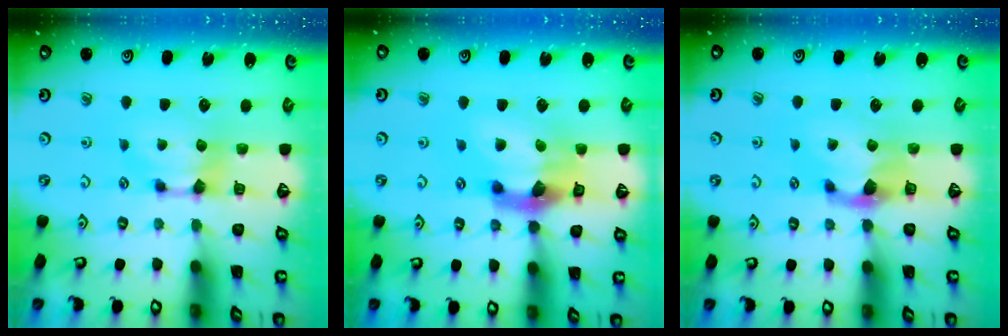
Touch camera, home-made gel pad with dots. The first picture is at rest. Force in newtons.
{"total": 8.0, "press": 7.6, "slide": 2.7}
{"total": 1.5, "press": 0.4, "slide": 1.4}